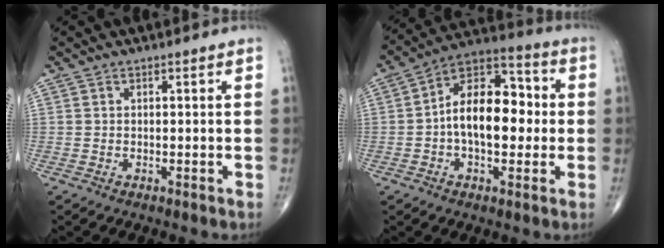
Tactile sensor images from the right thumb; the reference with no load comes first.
{"total": 15.4, "force": [-0.3, 8.7, 12.7], "torque": [-0.181, 0.038, -0.017]}